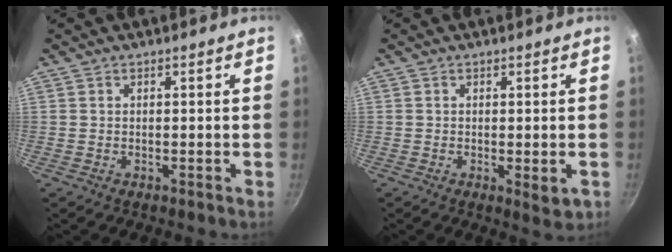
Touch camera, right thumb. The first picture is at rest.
{"total": 2.9, "force": [-0.8, 0.9, 2.7], "torque": [-0.038, -0.009, -0.009]}